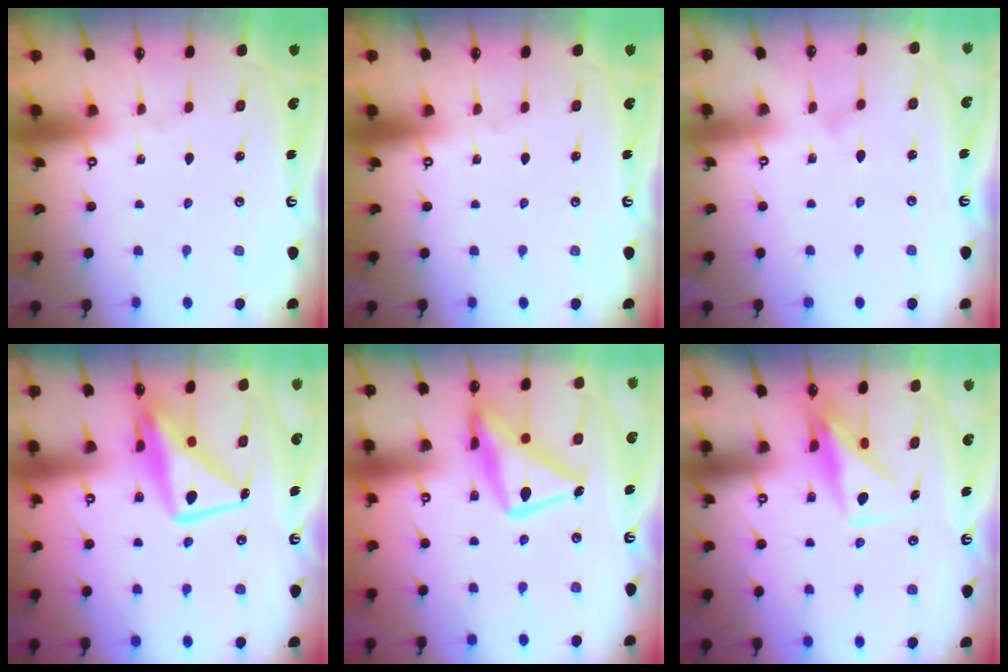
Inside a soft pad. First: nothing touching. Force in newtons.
{"total": 0.0}
{"total": 5.8, "press": 5.8, "slide": 0.3}
{"total": 14.6, "press": 14.5, "slide": 1.3}
{"total": 18.7, "press": 18.6, "slide": 1.6}
{"total": 8.6, "press": 8.6, "slide": 0.9}